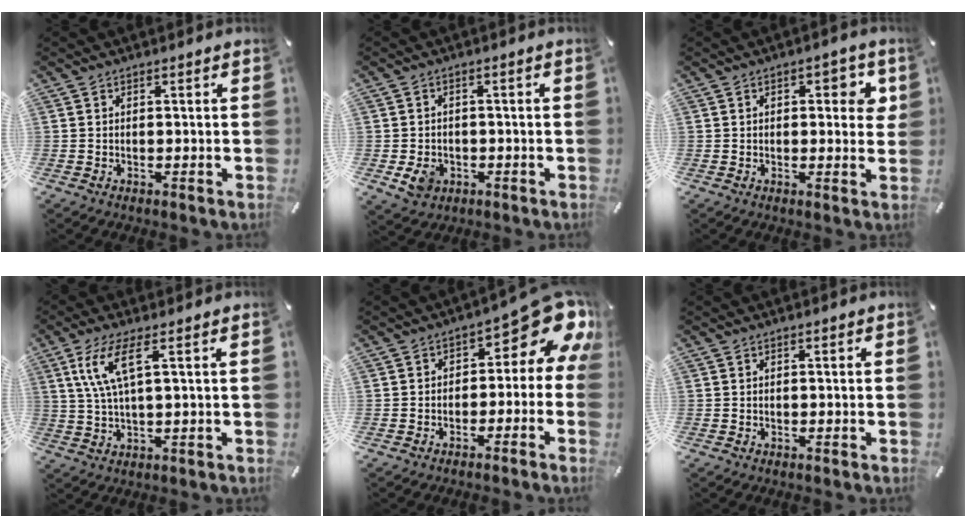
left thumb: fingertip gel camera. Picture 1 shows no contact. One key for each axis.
{"total": 5.0, "fx": -1.6, "fy": 4.2, "fz": 2.2, "tx": -0.039, "ty": -0.001, "tz": -0.032}
{"total": 5.1, "fx": 1.3, "fy": 2.5, "fz": 4.2, "tx": -0.056, "ty": -0.002, "tz": 0.013}
{"total": 8.7, "fx": 3.1, "fy": 2.0, "fz": 7.8, "tx": -0.166, "ty": 0.001, "tz": 0.052}
{"total": 10.9, "fx": 4.1, "fy": 5.7, "fz": 8.4, "tx": -0.097, "ty": -0.039, "tz": 0.066}
{"total": 0.0}